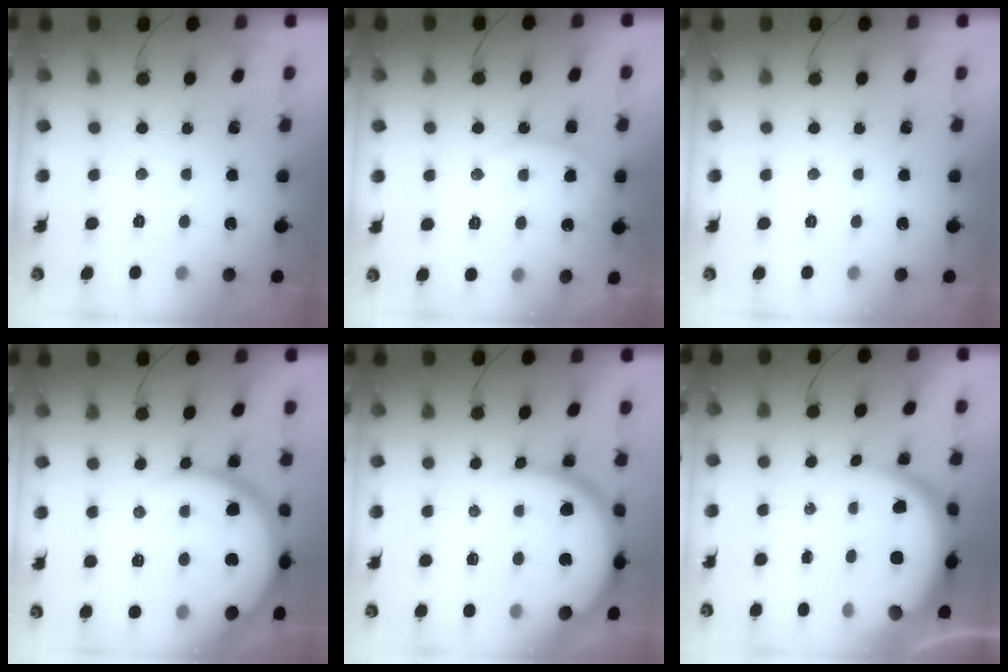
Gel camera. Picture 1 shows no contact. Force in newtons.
{"total": 13.9, "press": 13.5, "slide": 3.3}
{"total": 0.0}
{"total": 18.7, "press": 18.6, "slide": 1.4}
{"total": 15.6, "press": 15.5, "slide": 1.5}
{"total": 13.2, "press": 13.2, "slide": 1.2}